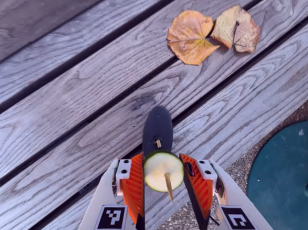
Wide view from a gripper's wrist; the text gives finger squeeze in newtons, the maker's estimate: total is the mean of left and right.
{"total": 9.0, "left": 8.5, "right": 9.5}